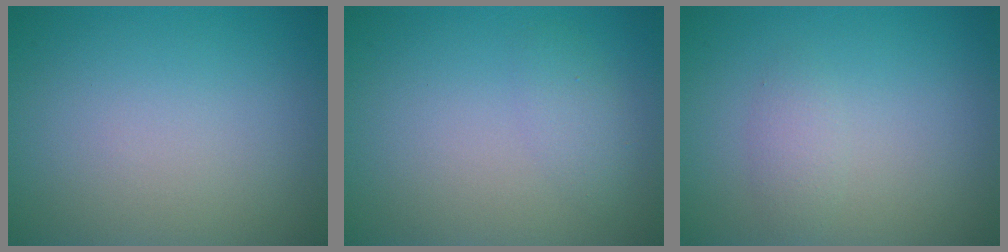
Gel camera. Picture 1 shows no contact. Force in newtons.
{"total": 1.5, "press": 1.5, "slide": 0.1}
{"total": 1.3, "press": 1.3, "slide": 0.1}